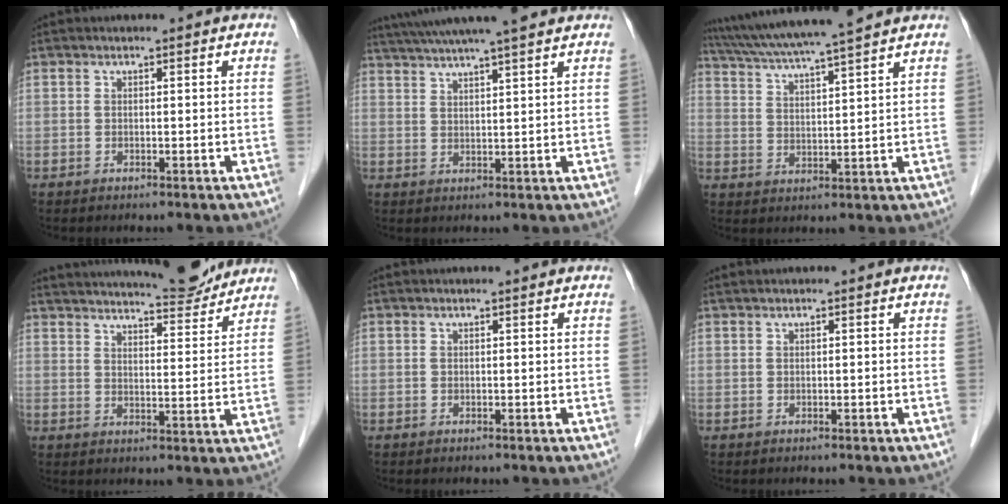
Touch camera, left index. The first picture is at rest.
{"total": 14.8, "force": [12.9, 0.1, 7.4], "torque": [-0.132, 0.038, 0.188]}
{"total": 14.0, "force": [12.2, -0.9, 6.8], "torque": [-0.127, 0.027, 0.194]}
{"total": 17.4, "force": [16.1, 2.2, 6.3], "torque": [-0.102, 0.011, 0.228]}
{"total": 2.1, "force": [1.7, 0.0, 1.2], "torque": [-0.017, 0.028, 0.031]}
{"total": 1.1, "force": [0.8, -0.1, 0.7], "torque": [-0.019, 0.016, 0.021]}